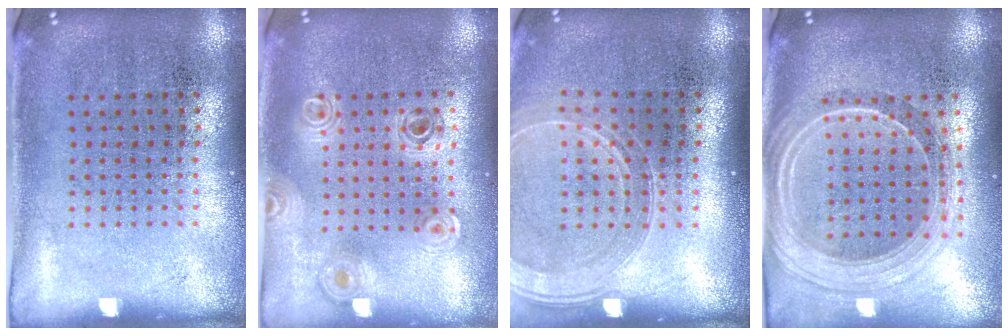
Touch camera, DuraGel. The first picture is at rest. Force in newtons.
{"total": 0.9, "press": 0.9, "slide": 0.0}
{"total": 1.4, "press": 1.3, "slide": 0.5}
{"total": 2.3, "press": 1.9, "slide": 1.3}